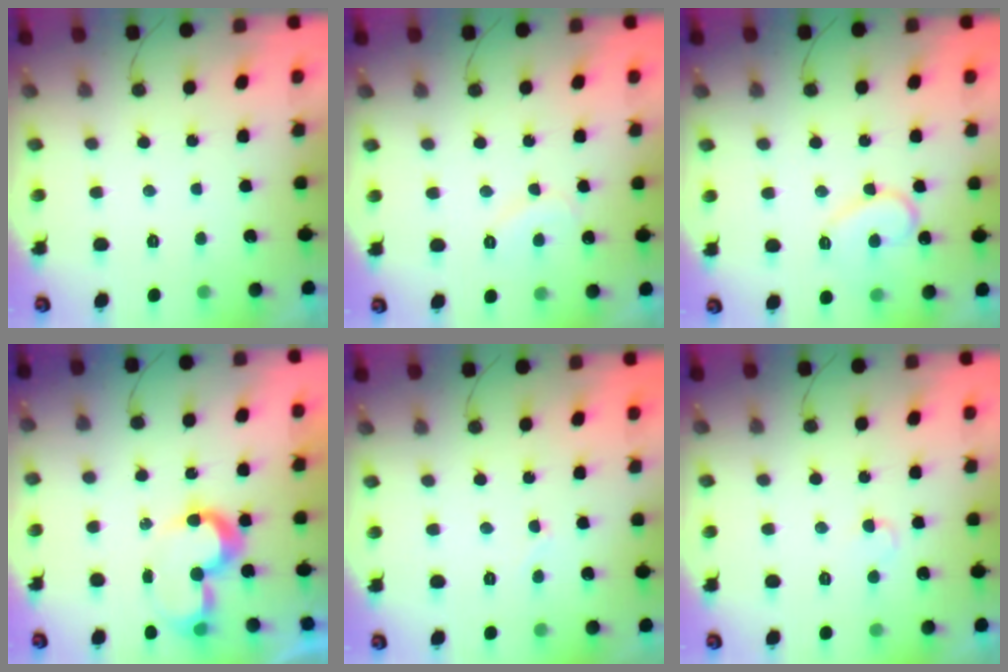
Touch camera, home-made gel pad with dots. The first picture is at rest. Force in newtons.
{"total": 8.3, "press": 8.3, "slide": 0.5}
{"total": 11.4, "press": 11.4, "slide": 0.9}
{"total": 9.0, "press": 8.6, "slide": 2.8}
{"total": 2.8, "press": 2.8, "slide": 0.2}
{"total": 3.3, "press": 3.3, "slide": 0.4}